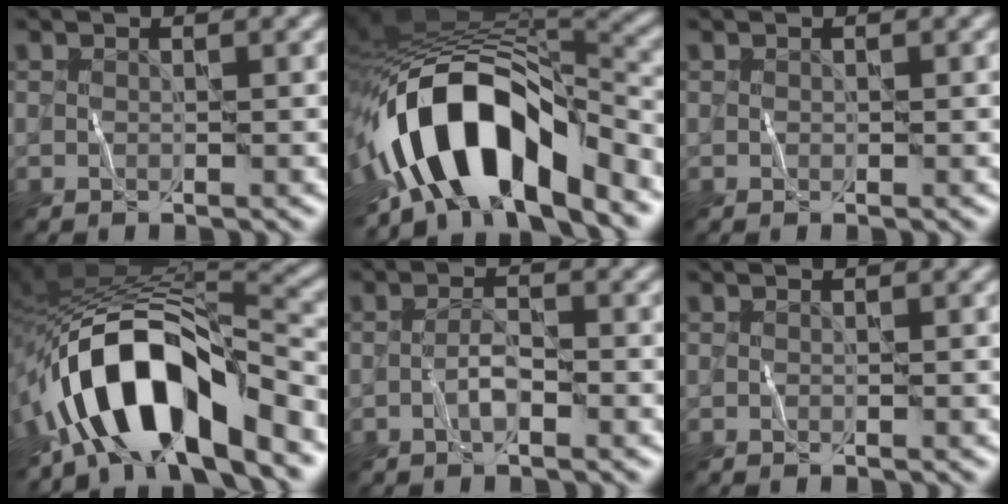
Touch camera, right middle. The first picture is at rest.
{"total": 13.7, "force": [-6.0, 6.4, 10.5], "torque": [-0.173, 0.006, -0.110]}
{"total": 0.0}
{"total": 11.3, "force": [-6.4, 4.2, 8.3], "torque": [-0.128, 0.013, -0.120]}
{"total": 1.5, "force": [-0.7, 0.4, 1.3], "torque": [-0.026, 0.004, -0.017]}
{"total": 0.0}